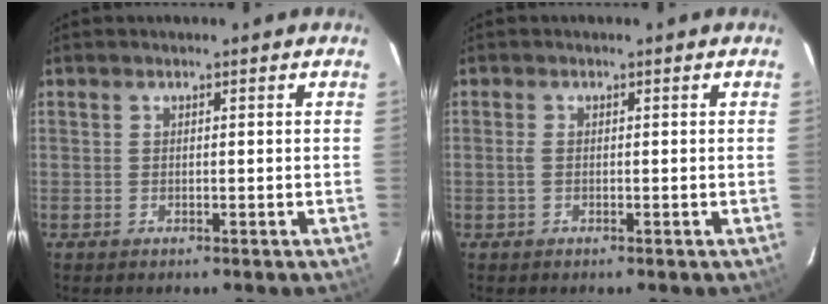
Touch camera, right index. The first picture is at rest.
{"total": 0.5, "force": [-0.1, 0.4, 0.3], "torque": [-0.008, 0.001, -0.004]}